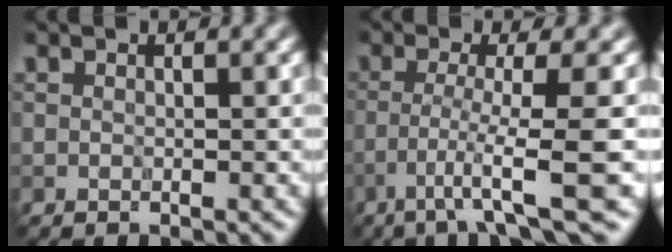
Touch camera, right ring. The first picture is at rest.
{"total": 5.9, "force": [-2.5, 0.2, 5.3], "torque": [-0.081, 0.002, -0.048]}